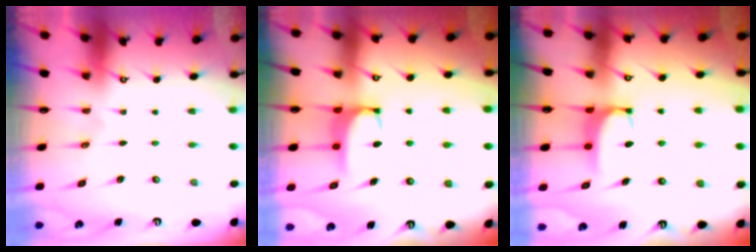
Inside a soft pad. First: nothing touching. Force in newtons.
{"total": 2.0, "press": 1.9, "slide": 0.5}
{"total": 1.9, "press": 1.8, "slide": 0.4}